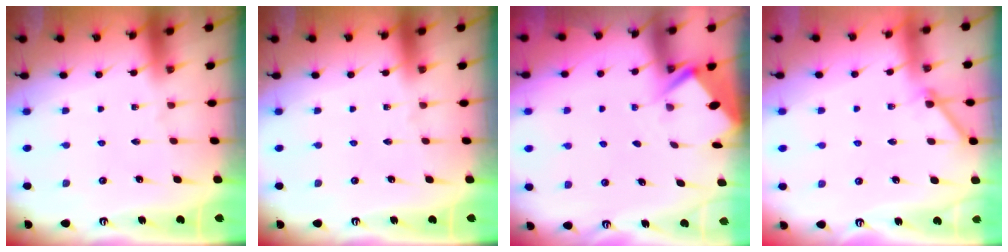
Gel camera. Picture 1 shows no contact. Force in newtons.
{"total": 0.0}
{"total": 2.9, "press": 2.9, "slide": 0.3}
{"total": 3.3, "press": 3.3, "slide": 0.5}